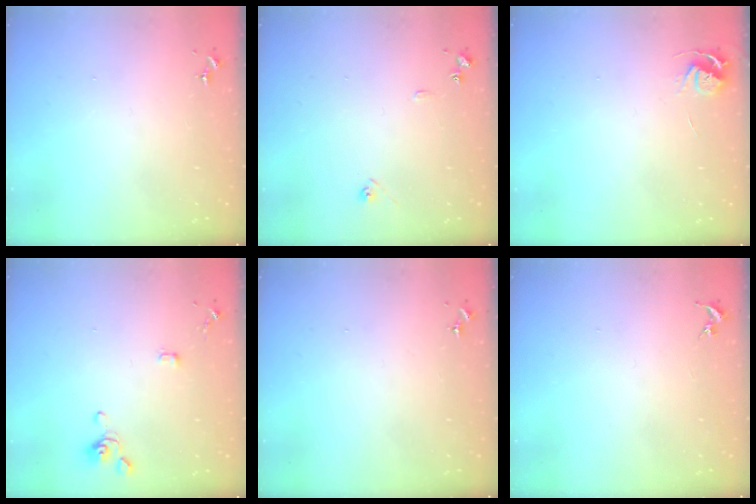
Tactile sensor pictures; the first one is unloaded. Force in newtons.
{"total": 6.9, "press": 6.9, "slide": 0.7}
{"total": 5.2, "press": 5.2, "slide": 0.6}
{"total": 3.7, "press": 3.6, "slide": 0.9}
{"total": 0.0}
{"total": 0.0}